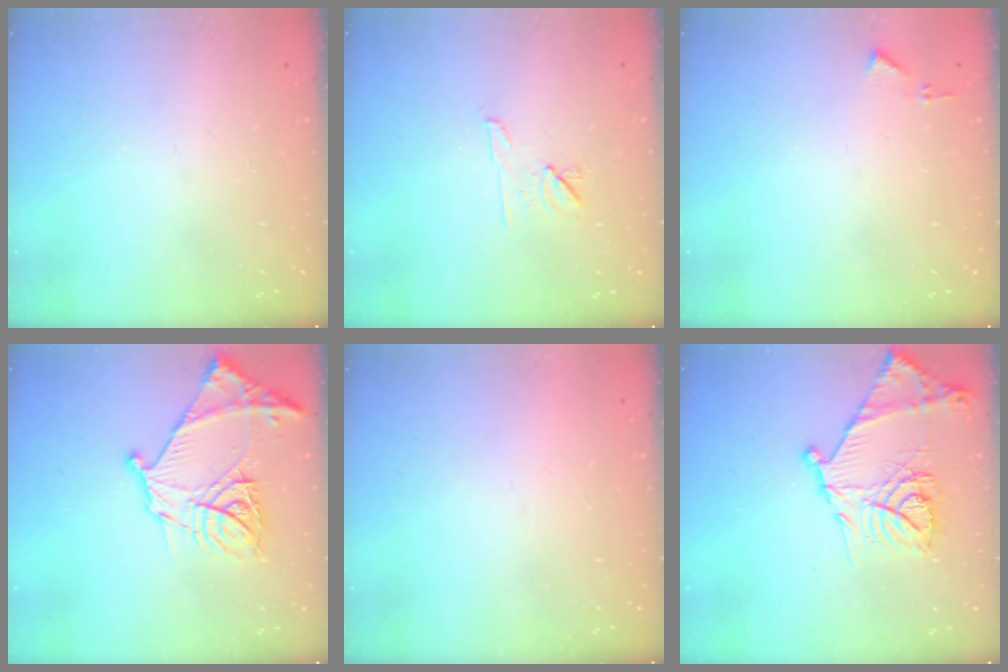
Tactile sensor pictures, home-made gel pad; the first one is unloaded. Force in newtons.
{"total": 7.0, "press": 6.9, "slide": 0.9}
{"total": 4.4, "press": 4.4, "slide": 0.6}
{"total": 19.4, "press": 19.3, "slide": 2.0}
{"total": 1.5, "press": 1.5, "slide": 0.1}
{"total": 18.7, "press": 18.6, "slide": 1.4}